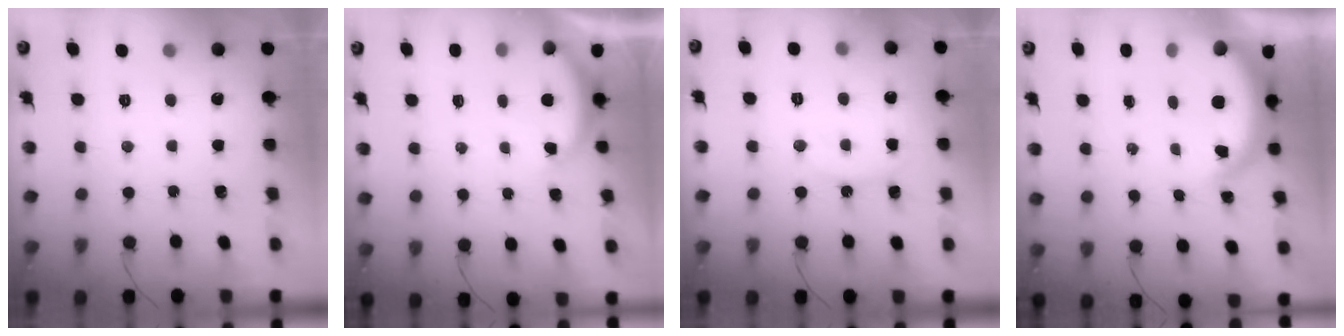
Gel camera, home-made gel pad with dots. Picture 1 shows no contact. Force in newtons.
{"total": 2.5, "press": 2.4, "slide": 0.6}
{"total": 7.8, "press": 7.8, "slide": 0.5}
{"total": 6.4, "press": 6.3, "slide": 0.9}